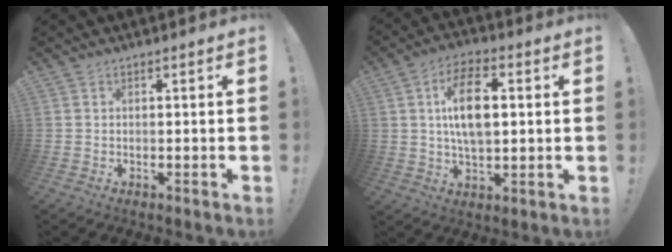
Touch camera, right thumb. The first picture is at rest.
{"total": 13.3, "force": [2.2, 7.6, 10.8], "torque": [-0.180, 0.003, 0.035]}